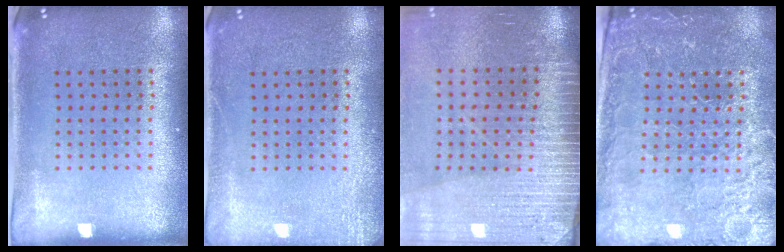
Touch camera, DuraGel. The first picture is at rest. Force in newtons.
{"total": 2.1, "press": 2.1, "slide": 0.3}
{"total": 3.6, "press": 3.1, "slide": 1.8}
{"total": 3.7, "press": 3.6, "slide": 1.0}